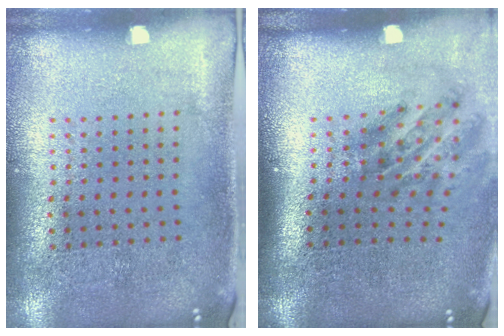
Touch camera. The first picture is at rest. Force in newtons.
{"total": 1.9, "press": 1.2, "slide": 1.5}